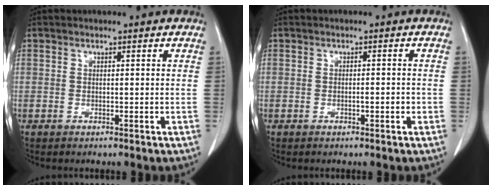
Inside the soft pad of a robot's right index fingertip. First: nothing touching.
{"total": 1.4, "force": [-0.4, 0.3, 1.2], "torque": [-0.018, 0.001, -0.007]}